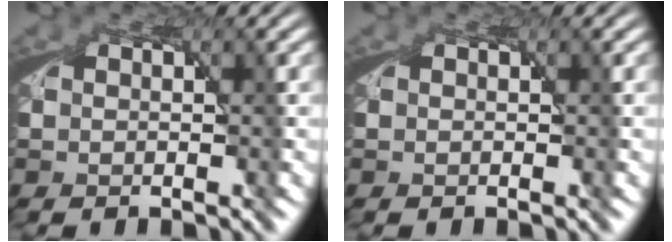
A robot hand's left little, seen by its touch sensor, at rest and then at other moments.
{"total": 0.0}